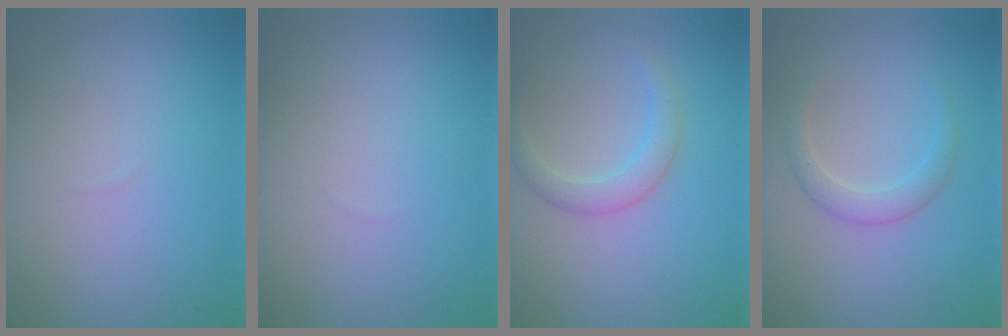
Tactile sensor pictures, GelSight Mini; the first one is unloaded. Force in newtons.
{"total": 0.0}
{"total": 2.3, "press": 2.3, "slide": 0.0}
{"total": 2.0, "press": 2.0, "slide": 0.1}